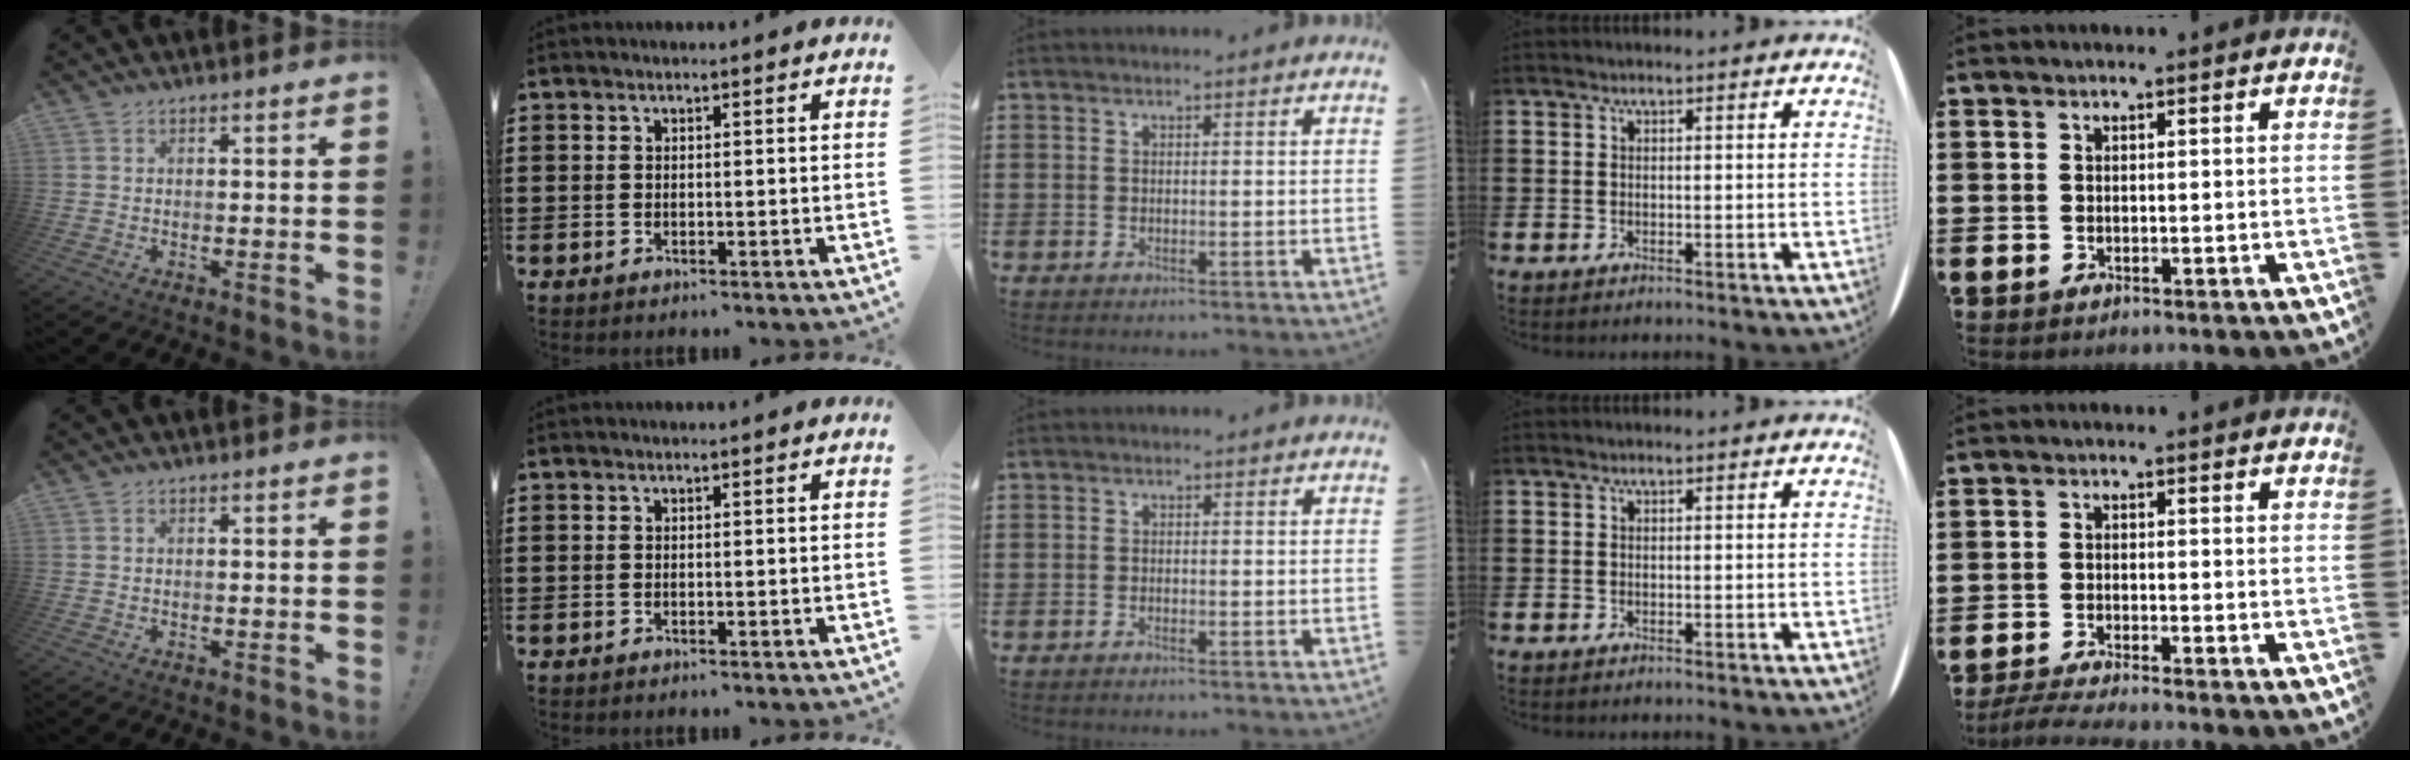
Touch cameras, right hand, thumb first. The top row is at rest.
{"thumb": {"total": 0.6, "force": [0.3, 0.4, 0.2], "torque": [-0.007, 0.003, 0.006]}, "middle": {"total": 0.6, "force": [-0.5, 0.0, 0.3], "torque": [-0.009, -0.004, -0.009]}, "little": {"total": 2.6, "force": [-2.3, -0.1, 1.2], "torque": [-0.018, 0.001, -0.042]}}